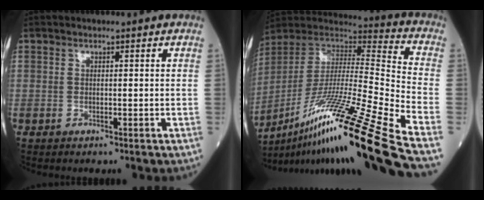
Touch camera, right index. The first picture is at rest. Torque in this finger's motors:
{"motor_torque": [0.55, -0.47, 0.82, 0.21]}